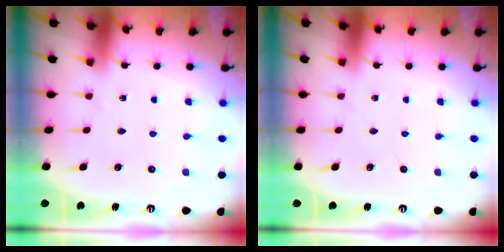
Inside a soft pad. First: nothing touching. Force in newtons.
{"total": 0.0}